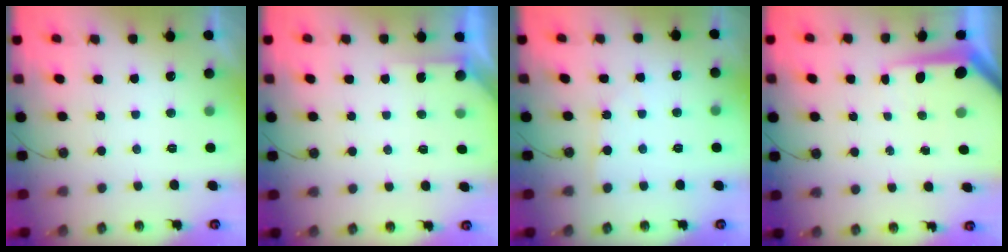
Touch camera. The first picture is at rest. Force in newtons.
{"total": 2.8, "press": 2.8, "slide": 0.2}
{"total": 2.4, "press": 2.3, "slide": 0.4}
{"total": 6.9, "press": 6.8, "slide": 0.9}